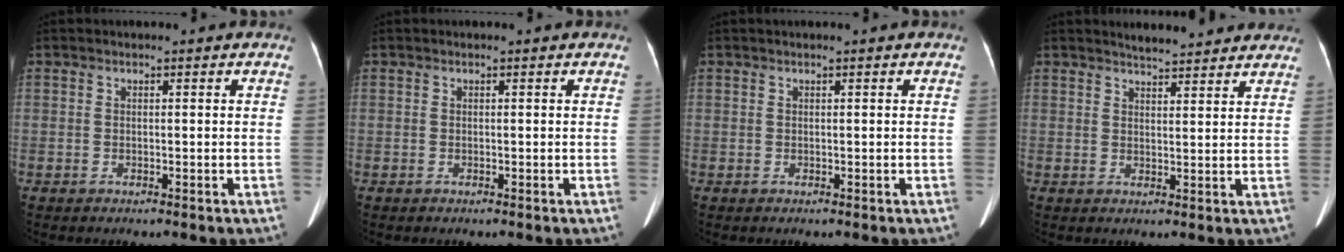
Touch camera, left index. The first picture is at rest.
{"total": 0.0}
{"total": 0.6, "force": [0.5, -0.1, 0.4], "torque": [-0.006, 0.011, 0.012]}
{"total": 7.5, "force": [6.9, 1.3, 2.5], "torque": [-0.033, 0.013, 0.079]}